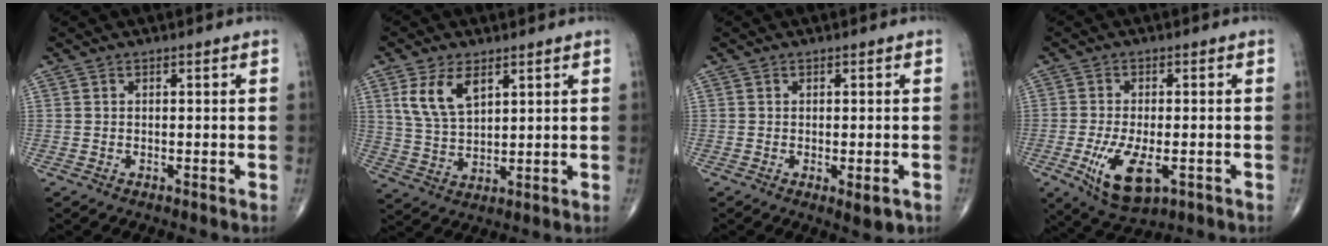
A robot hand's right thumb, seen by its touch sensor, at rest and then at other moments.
{"total": 8.5, "force": [3.9, 4.5, 6.0], "torque": [-0.108, -0.013, 0.084]}
{"total": 3.4, "force": [-1.2, 1.2, 3.0], "torque": [-0.034, -0.006, -0.009]}
{"total": 9.9, "force": [-3.2, 4.4, 8.2], "torque": [-0.152, -0.010, -0.046]}